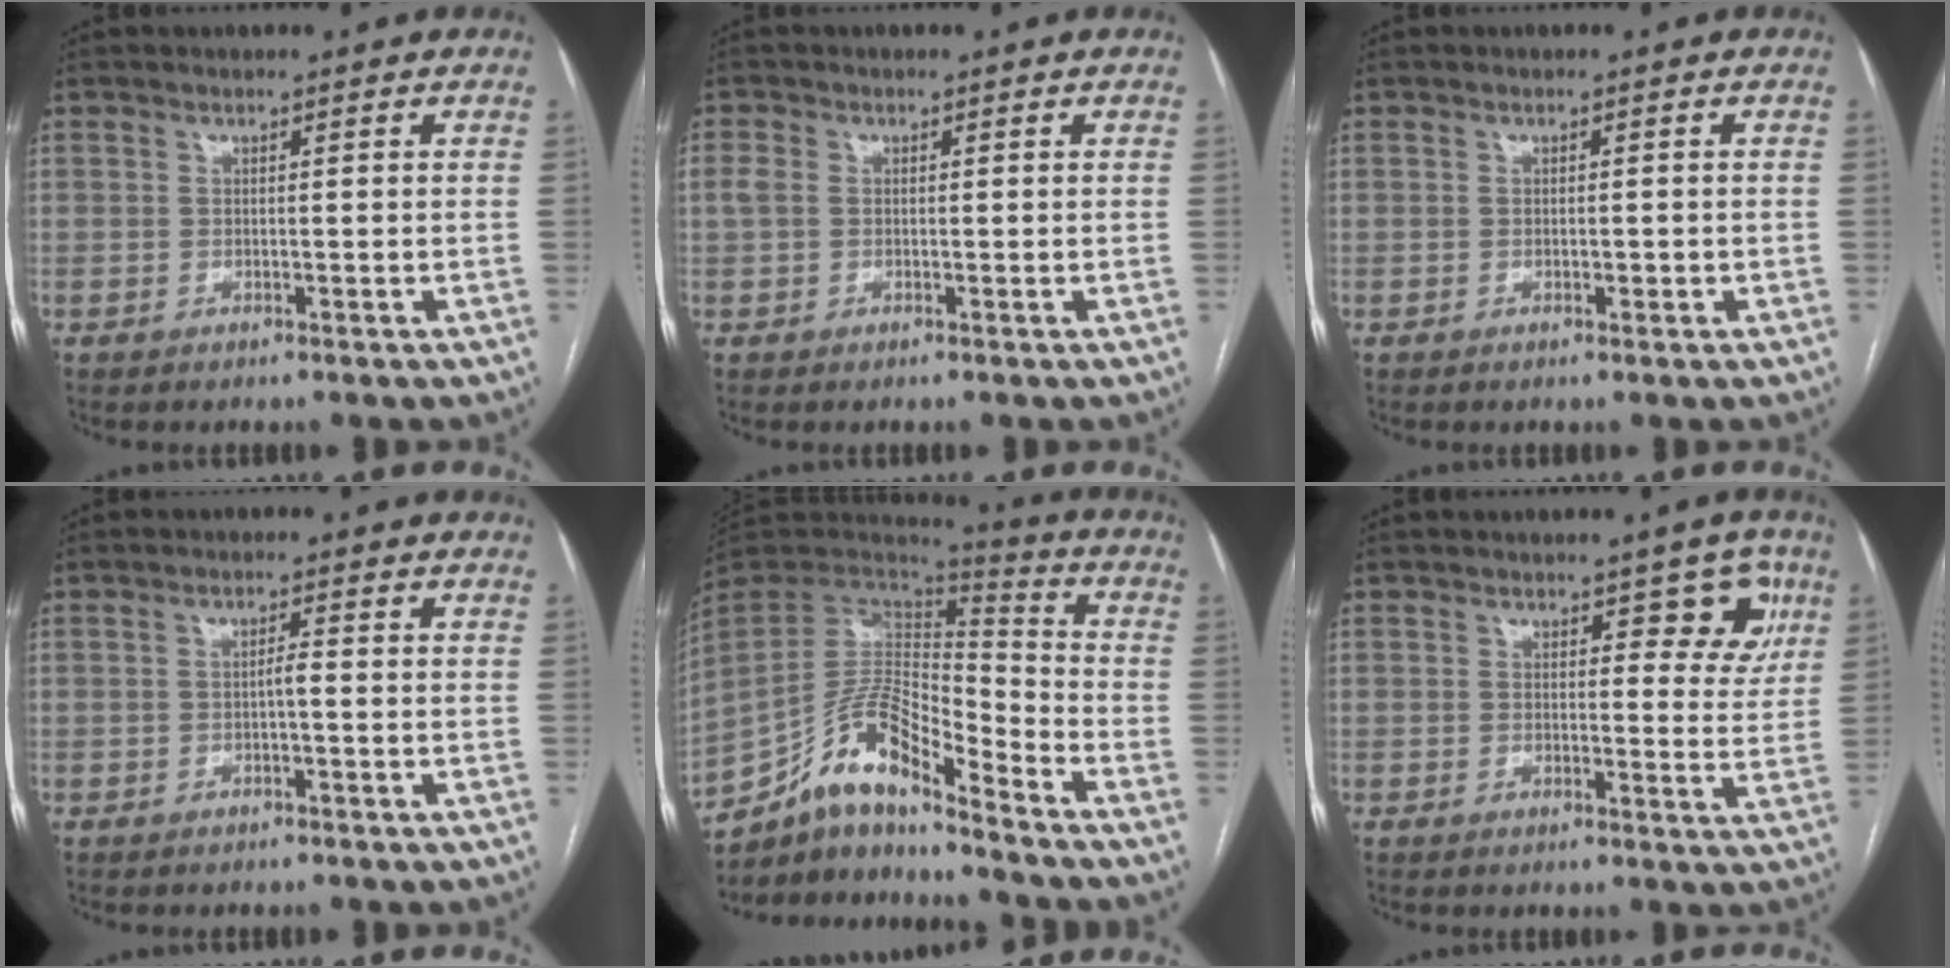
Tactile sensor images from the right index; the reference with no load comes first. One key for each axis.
{"total": 1.8, "fx": 0.1, "fy": 1.4, "fz": 1.1, "tx": -0.035, "ty": 0.011, "tz": 0.003}
{"total": 0.9, "fx": -0.3, "fy": 0.5, "fz": 0.7, "tx": -0.012, "ty": 0.001, "tz": -0.002}
{"total": 1.4, "fx": -0.4, "fy": 0.2, "fz": 1.4, "tx": -0.022, "ty": 0.003, "tz": -0.008}
{"total": 13.9, "fx": -10.7, "fy": 3.3, "fz": 8.2, "tx": -0.147, "ty": 0.029, "tz": -0.194}
{"total": 5.6, "fx": 2.6, "fy": 2.7, "fz": 4.1, "tx": -0.030, "ty": 0.006, "tz": 0.026}